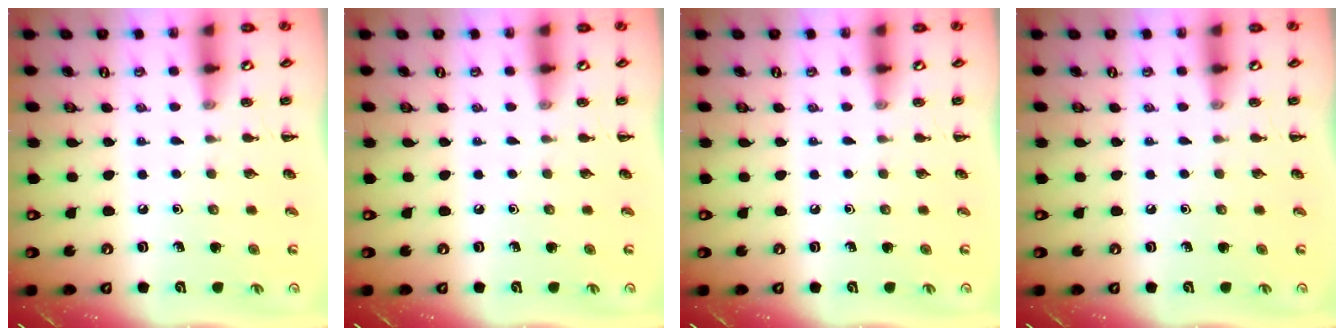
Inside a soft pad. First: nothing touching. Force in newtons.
{"total": 0.0}
{"total": 0.0}
{"total": 0.0}